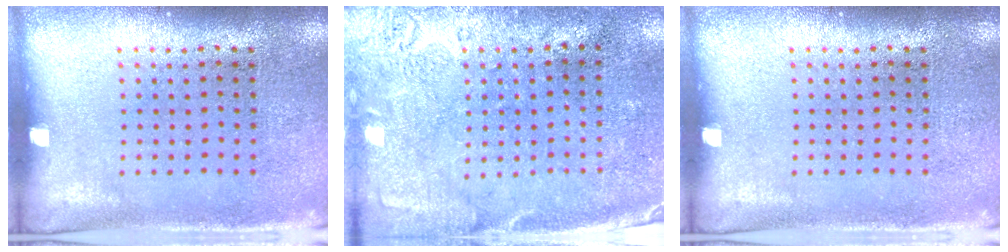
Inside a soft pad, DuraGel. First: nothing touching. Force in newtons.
{"total": 2.7, "press": 2.2, "slide": 1.6}
{"total": 0.0}